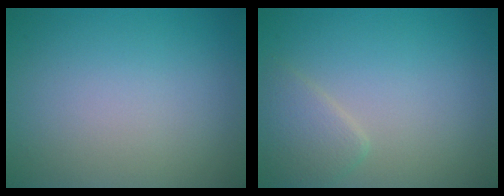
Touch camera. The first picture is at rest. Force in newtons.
{"total": 2.2, "press": 2.2, "slide": 0.1}